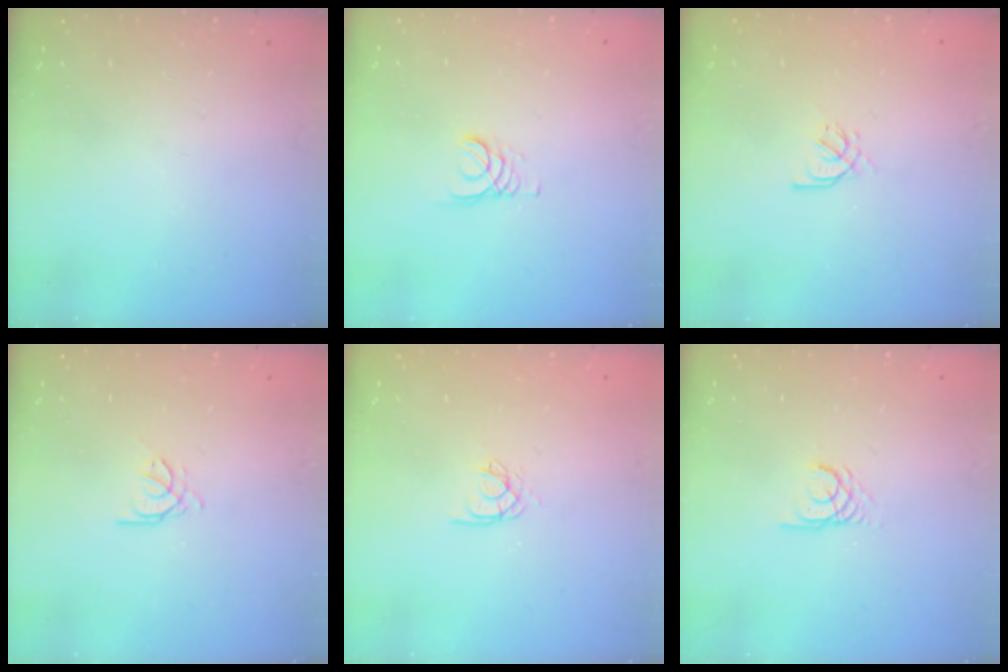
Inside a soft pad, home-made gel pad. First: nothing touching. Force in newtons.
{"total": 2.1, "press": 2.1, "slide": 0.1}
{"total": 2.4, "press": 2.4, "slide": 0.5}
{"total": 0.7, "press": 0.6, "slide": 0.3}
{"total": 2.5, "press": 2.5, "slide": 0.1}
{"total": 2.2, "press": 2.2, "slide": 0.3}